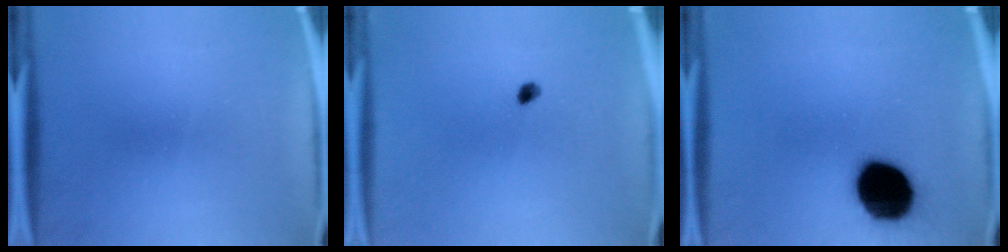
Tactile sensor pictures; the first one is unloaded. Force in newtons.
{"total": 1.2}
{"total": 19.3}